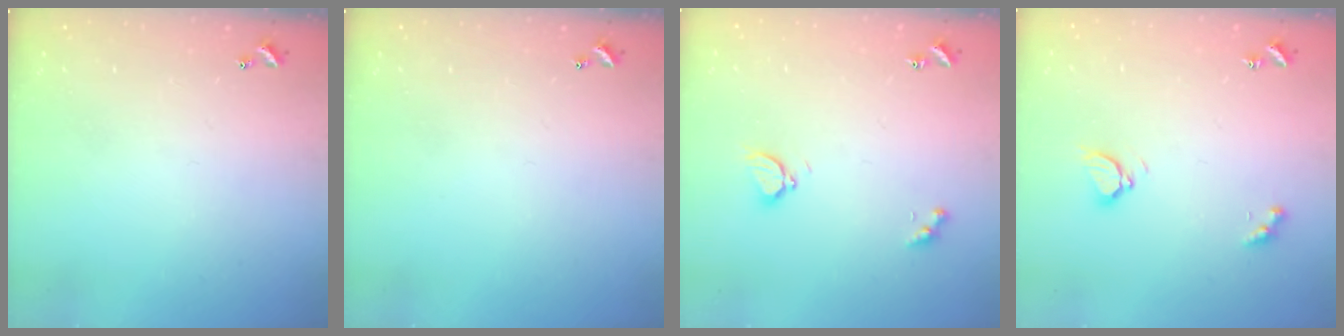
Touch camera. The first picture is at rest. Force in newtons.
{"total": 0.0}
{"total": 3.0, "press": 3.0, "slide": 0.5}
{"total": 3.2, "press": 3.2, "slide": 0.4}